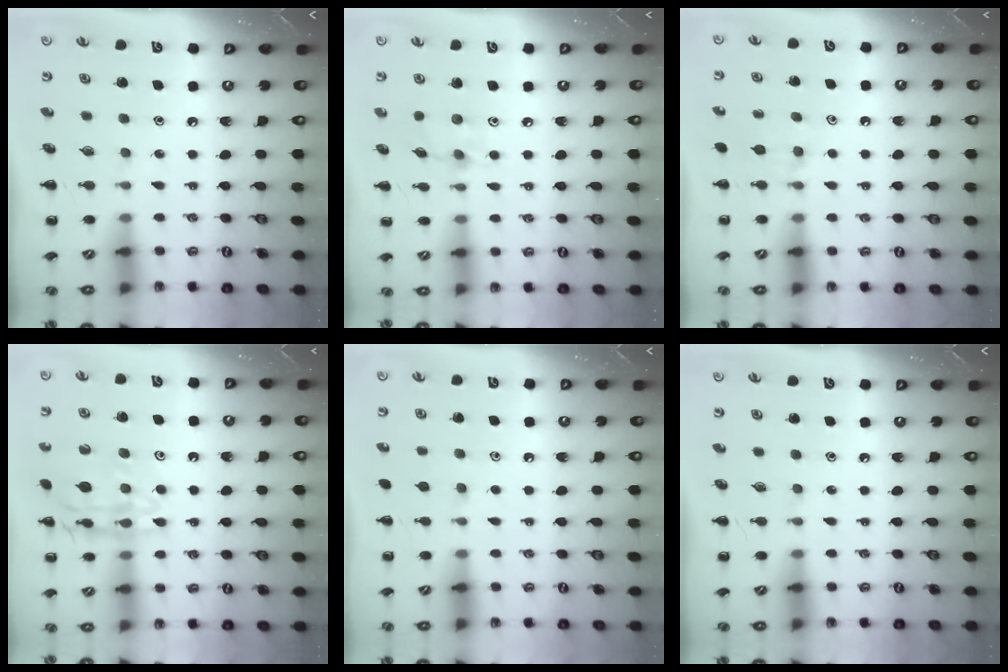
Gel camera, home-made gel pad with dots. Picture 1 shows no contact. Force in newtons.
{"total": 6.1, "press": 6.0, "slide": 0.8}
{"total": 6.2, "press": 5.9, "slide": 1.8}
{"total": 15.4, "press": 15.3, "slide": 1.8}
{"total": 2.3, "press": 2.0, "slide": 1.1}
{"total": 0.0}